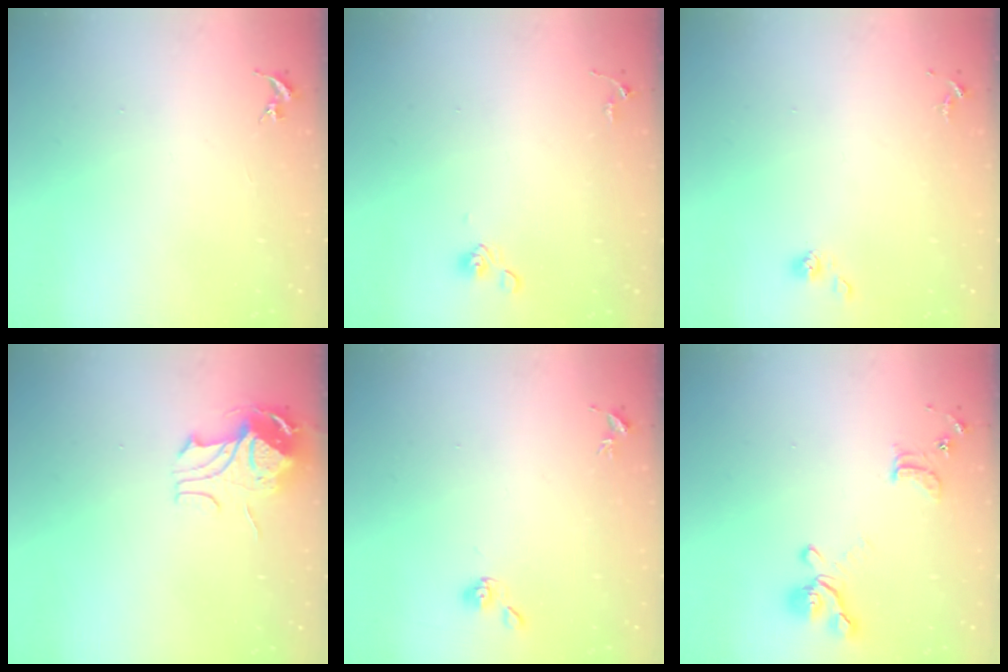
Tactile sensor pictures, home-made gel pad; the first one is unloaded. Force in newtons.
{"total": 5.7, "press": 5.3, "slide": 2.1}
{"total": 4.2, "press": 4.0, "slide": 1.1}
{"total": 9.6, "press": 9.6, "slide": 1.1}
{"total": 5.2, "press": 5.1, "slide": 0.6}
{"total": 14.2, "press": 14.1, "slide": 1.6}